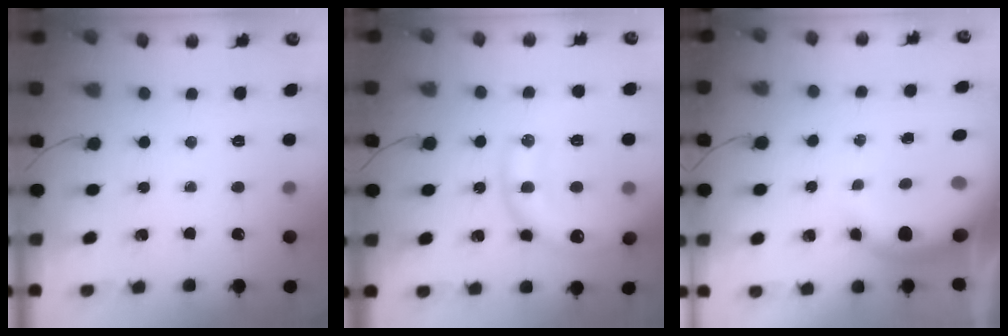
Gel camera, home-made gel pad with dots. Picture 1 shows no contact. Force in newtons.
{"total": 17.0, "press": 16.8, "slide": 2.4}
{"total": 8.8, "press": 8.7, "slide": 1.1}